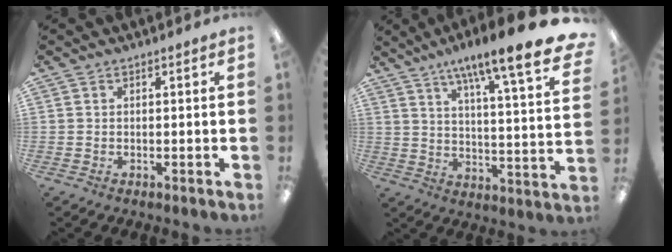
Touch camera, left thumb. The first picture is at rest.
{"total": 14.3, "force": [10.5, 1.5, 9.6], "torque": [-0.146, -0.084, 0.160]}